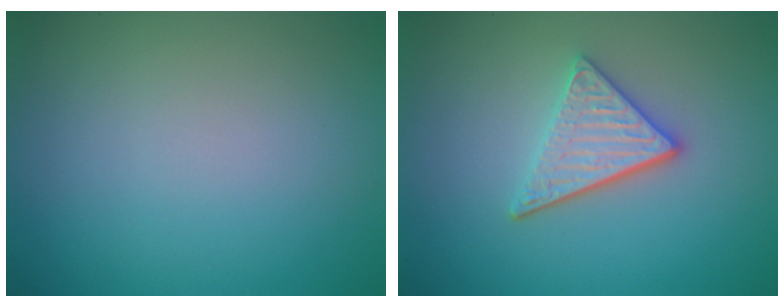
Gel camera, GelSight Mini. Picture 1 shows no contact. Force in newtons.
{"total": 3.6, "press": 3.1, "slide": 1.9}